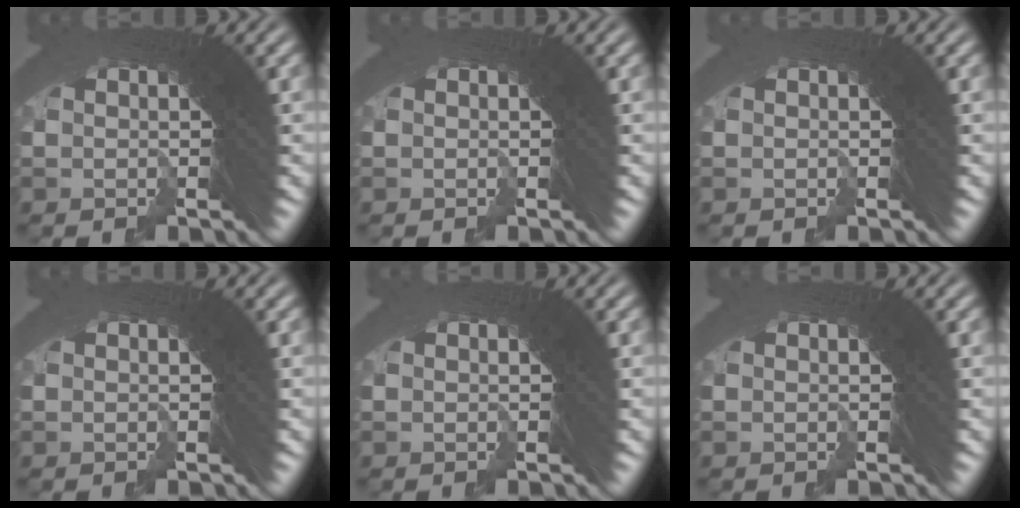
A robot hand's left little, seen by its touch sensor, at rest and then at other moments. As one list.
[{"total": 0.0}, {"total": 0.0}, {"total": 0.0}, {"total": 0.0}, {"total": 0.0}]